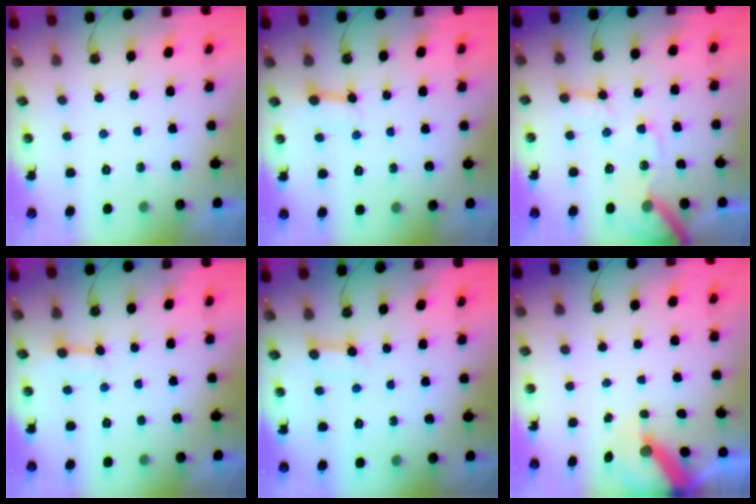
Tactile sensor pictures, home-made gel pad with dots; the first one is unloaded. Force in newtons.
{"total": 2.5, "press": 2.5, "slide": 0.2}
{"total": 12.8, "press": 12.7, "slide": 1.6}
{"total": 2.8, "press": 2.7, "slide": 0.5}
{"total": 3.0, "press": 2.9, "slide": 0.5}
{"total": 6.3, "press": 6.3, "slide": 0.5}